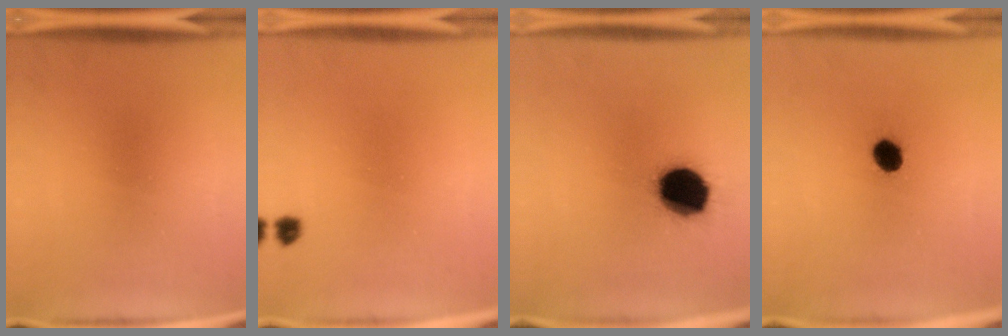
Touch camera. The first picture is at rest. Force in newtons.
{"total": 1.4}
{"total": 16.1}
{"total": 4.2}